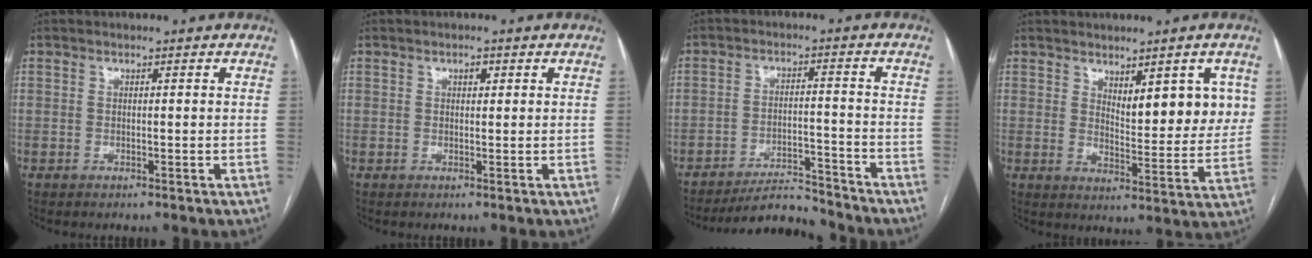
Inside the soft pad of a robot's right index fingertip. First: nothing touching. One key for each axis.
{"total": 1.2, "fx": 0.5, "fy": 0.6, "fz": 0.8, "tx": -0.011, "ty": 0.001, "tz": 0.006}
{"total": 8.0, "fx": -7.9, "fy": 0.6, "fz": 0.9, "tx": -0.012, "ty": 0.004, "tz": -0.134}
{"total": 8.5, "fx": 3.7, "fy": 2.8, "fz": 7.1, "tx": -0.092, "ty": -0.007, "tz": 0.059}